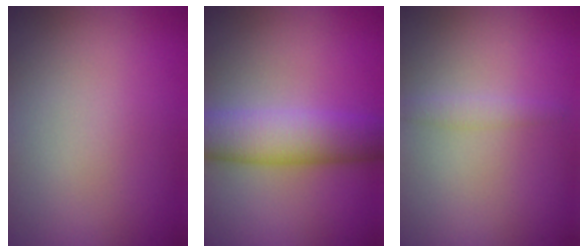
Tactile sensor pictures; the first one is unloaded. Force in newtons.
{"total": 6.1, "press": 6.1, "slide": 0.1}
{"total": 1.1, "press": 1.1, "slide": 0.0}